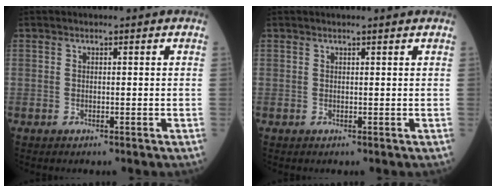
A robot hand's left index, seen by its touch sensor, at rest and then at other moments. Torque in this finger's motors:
{"motor_torque": [0.10, -0.06, 0.00, 0.01]}